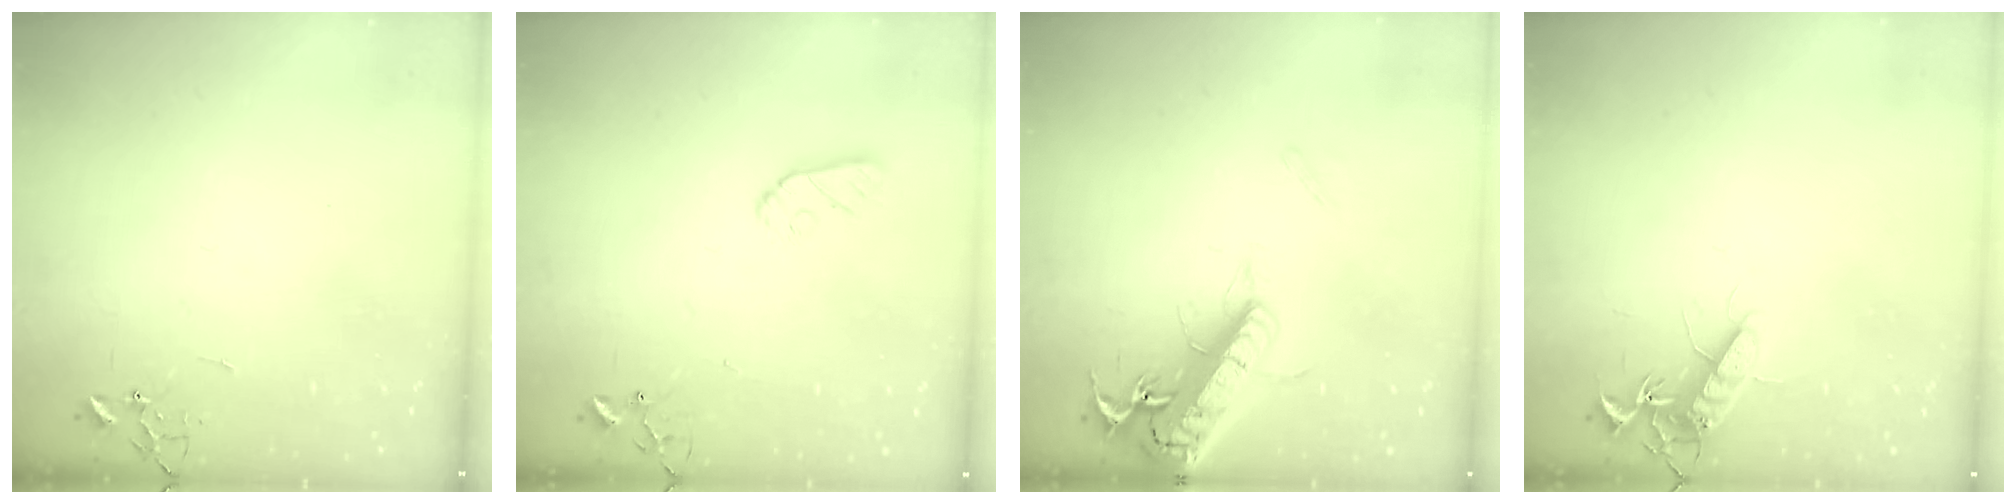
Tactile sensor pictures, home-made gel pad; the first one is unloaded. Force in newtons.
{"total": 7.2, "press": 7.2, "slide": 0.4}
{"total": 20.1, "press": 19.7, "slide": 3.9}
{"total": 11.1, "press": 11.1, "slide": 0.3}